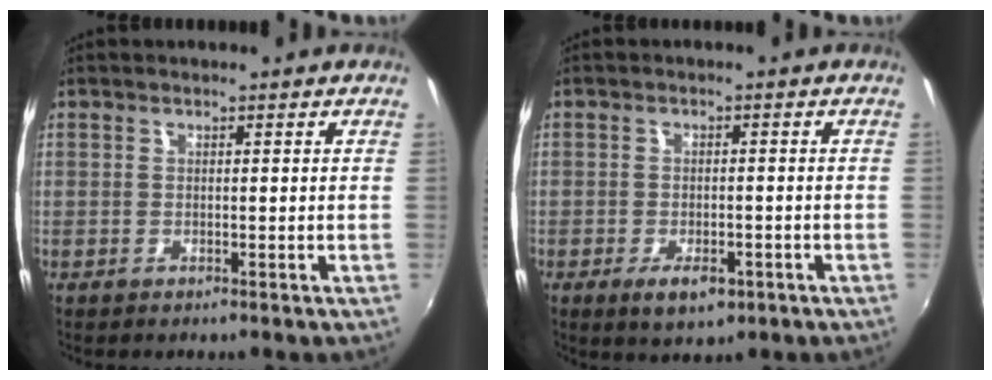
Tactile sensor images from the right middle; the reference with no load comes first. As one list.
[{"total": 5.1, "force": [-2.2, 2.4, 3.9], "torque": [-0.079, -0.013, -0.033]}]